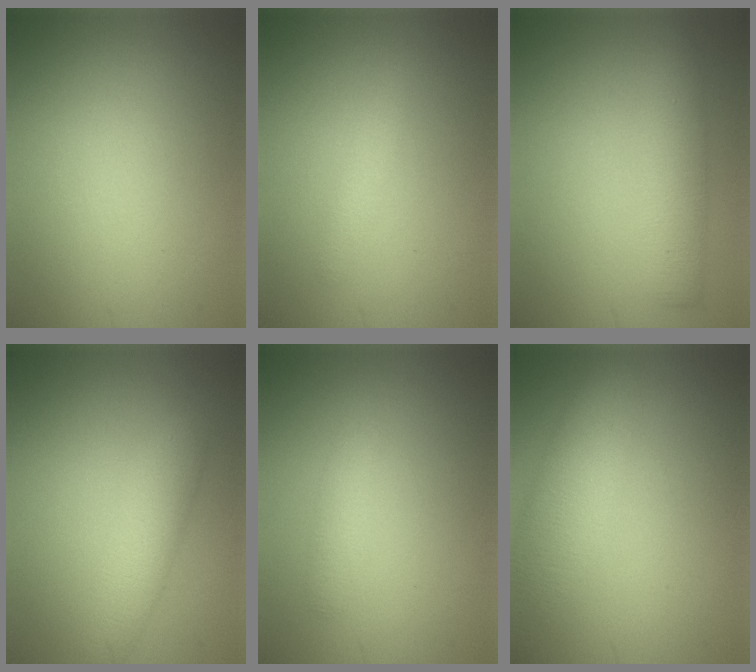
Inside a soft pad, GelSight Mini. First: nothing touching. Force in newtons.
{"total": 1.3, "press": 1.3, "slide": 0.0}
{"total": 3.3, "press": 3.3, "slide": 0.1}
{"total": 3.6, "press": 3.6, "slide": 0.0}
{"total": 1.6, "press": 1.6, "slide": 0.0}
{"total": 5.7, "press": 5.6, "slide": 0.1}